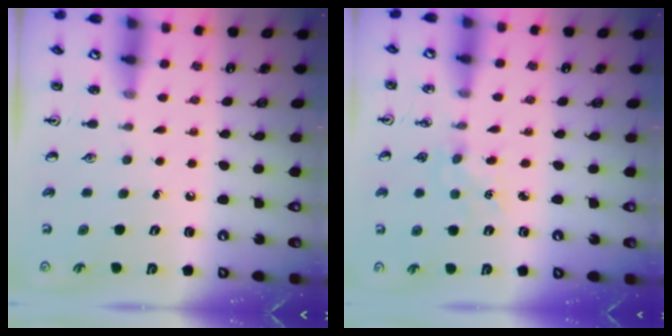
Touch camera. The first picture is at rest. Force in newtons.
{"total": 5.0, "press": 5.0, "slide": 0.6}